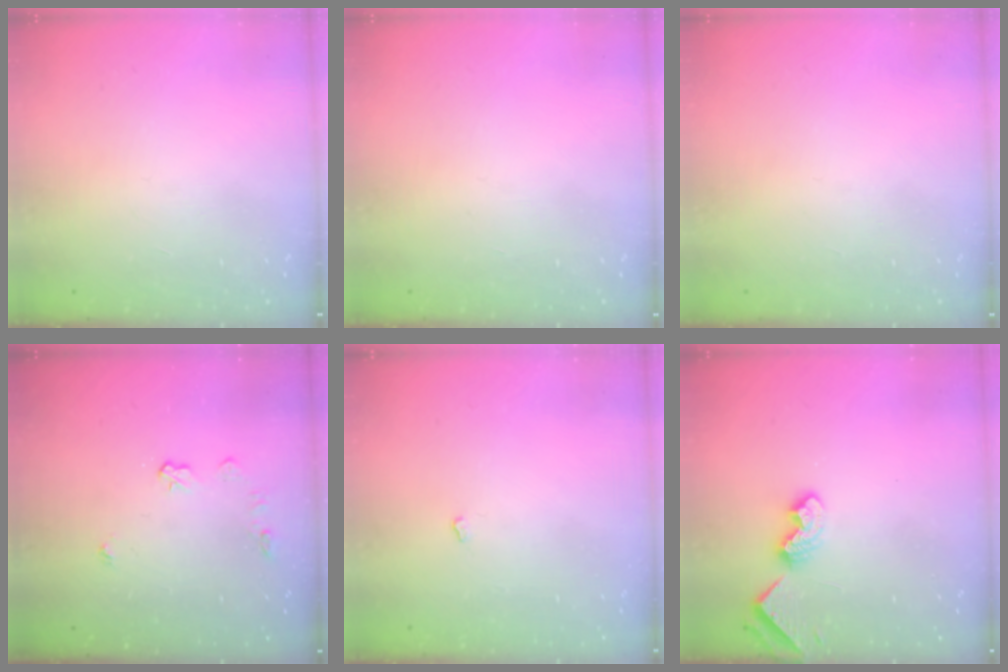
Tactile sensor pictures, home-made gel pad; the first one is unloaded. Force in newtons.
{"total": 0.0}
{"total": 0.0}
{"total": 4.1, "press": 4.1, "slide": 0.6}
{"total": 1.8, "press": 1.8, "slide": 0.4}
{"total": 7.0, "press": 7.0, "slide": 0.8}